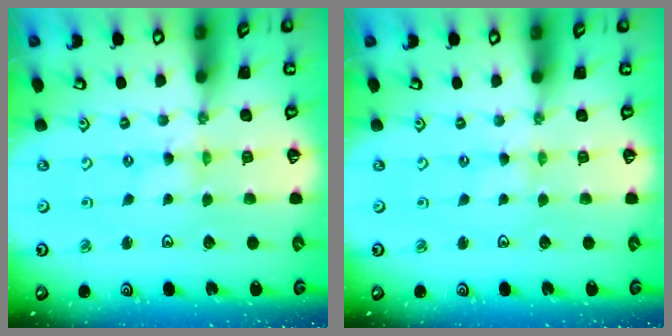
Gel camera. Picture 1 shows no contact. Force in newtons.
{"total": 1.1, "press": 1.1, "slide": 0.2}